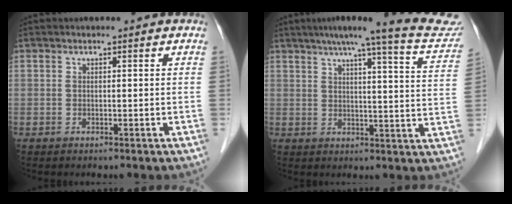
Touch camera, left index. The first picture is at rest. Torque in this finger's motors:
{"motor_torque": [0.85, -0.72, 0.17, 0.00]}